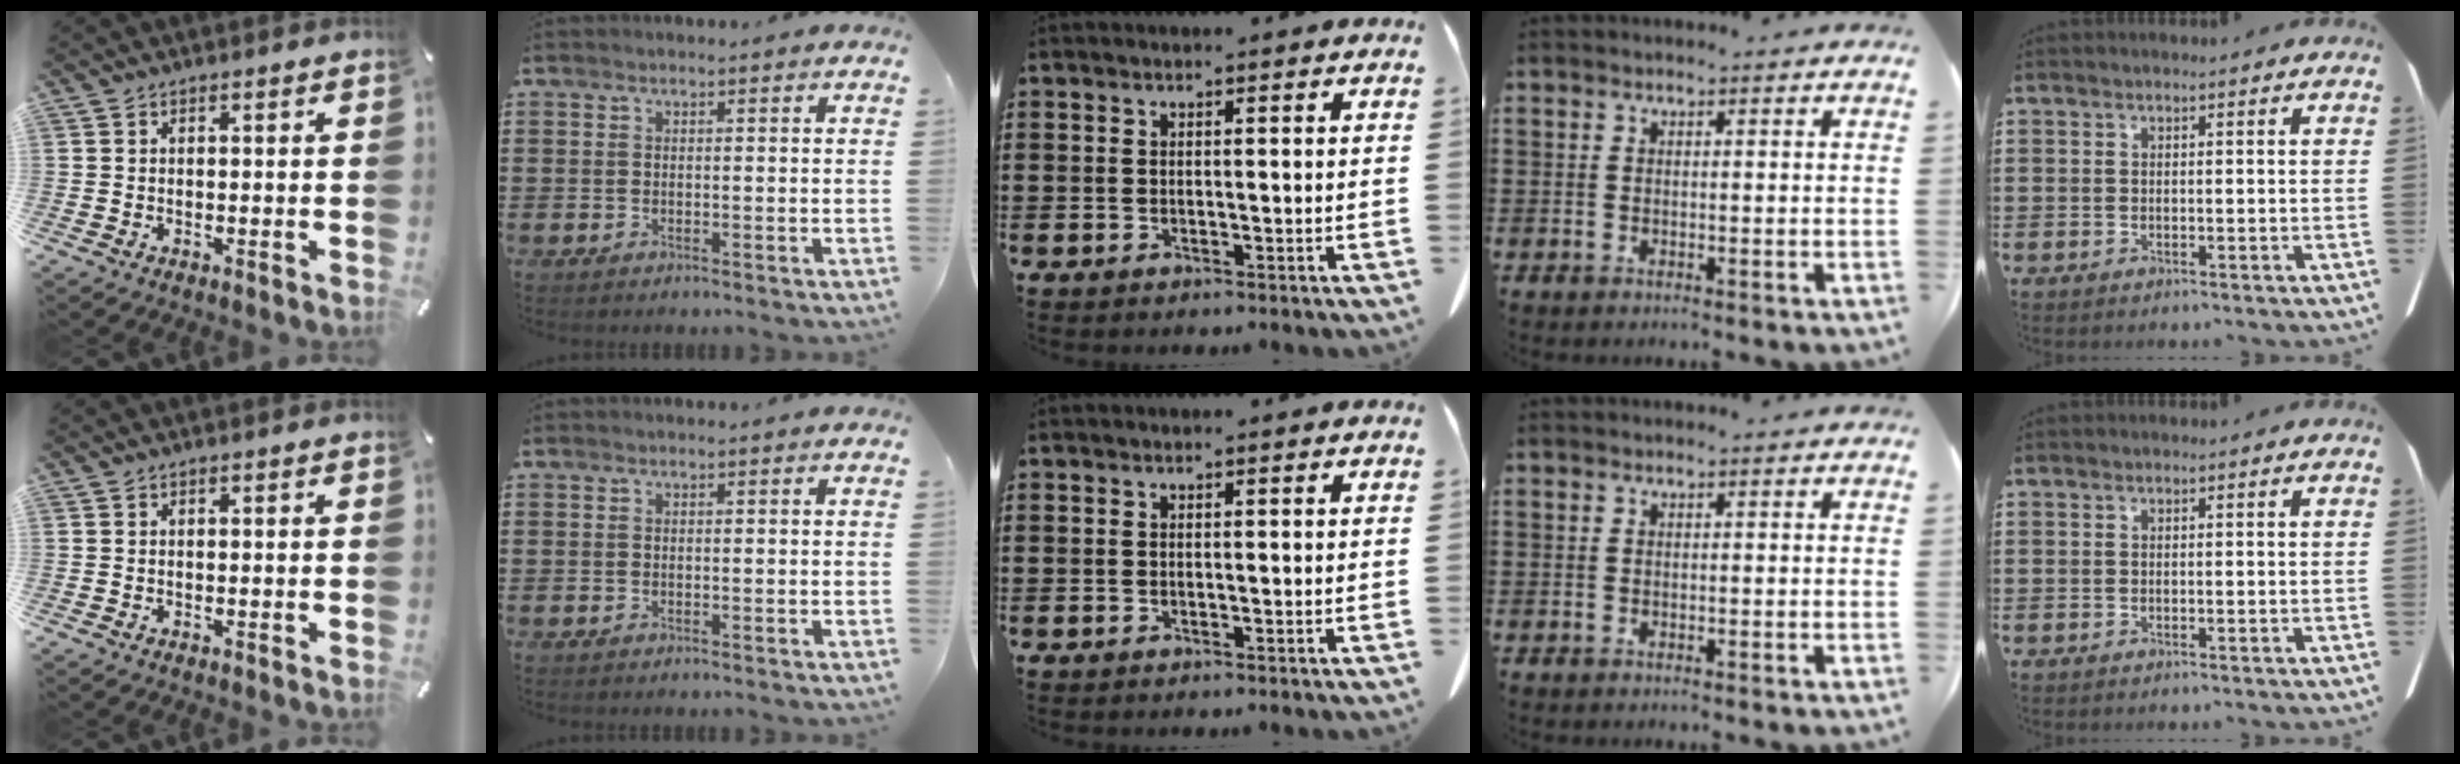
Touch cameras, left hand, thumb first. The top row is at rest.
{}